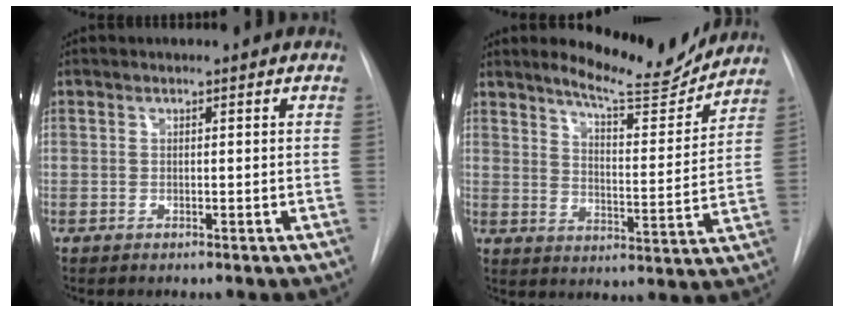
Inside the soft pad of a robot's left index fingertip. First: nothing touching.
{"total": 10.3, "force": [9.7, 1.3, 3.2], "torque": [-0.046, -0.033, 0.140]}